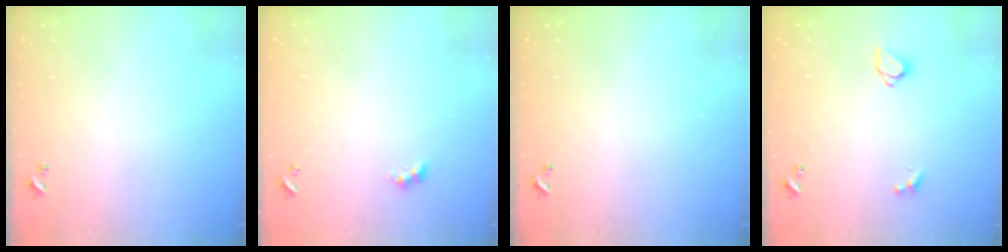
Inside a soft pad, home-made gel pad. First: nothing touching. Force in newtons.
{"total": 2.7, "press": 2.6, "slide": 0.6}
{"total": 0.0}
{"total": 1.5, "press": 1.5, "slide": 0.3}